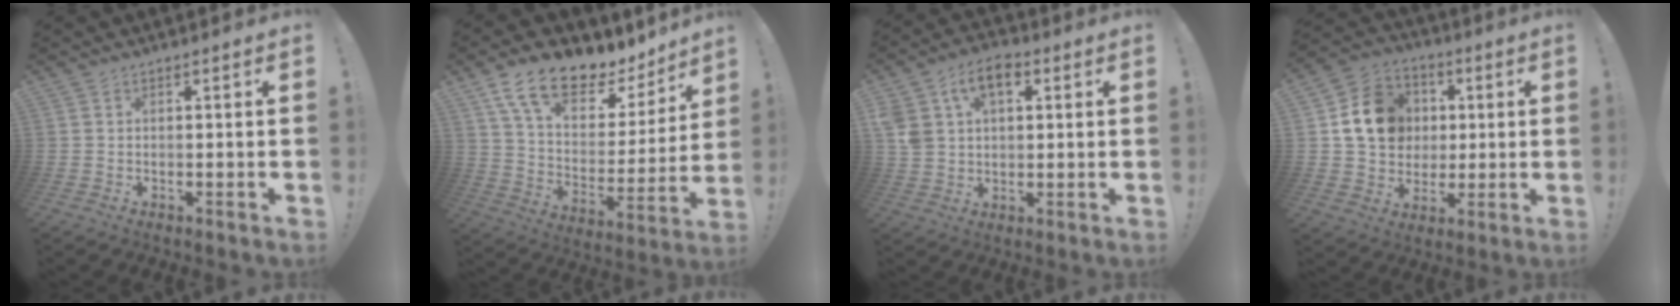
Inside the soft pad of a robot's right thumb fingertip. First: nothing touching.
{"total": 16.9, "force": [11.8, 7.4, 9.5], "torque": [-0.162, -0.077, 0.208]}
{"total": 11.5, "force": [4.4, 7.7, 7.3], "torque": [-0.137, 0.002, 0.087]}
{"total": 15.6, "force": [2.9, 13.5, 7.3], "torque": [-0.093, 0.006, 0.069]}